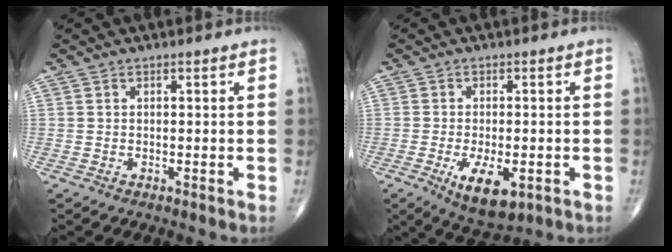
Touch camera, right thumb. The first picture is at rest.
{"total": 8.6, "force": [-3.0, 3.9, 7.1], "torque": [-0.113, -0.009, -0.037]}